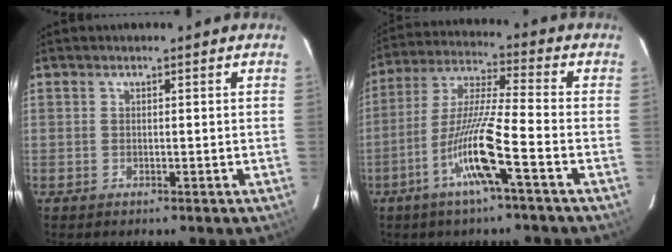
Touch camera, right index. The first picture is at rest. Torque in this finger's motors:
{"motor_torque": [1.71, -0.43, 1.00, 0.13]}